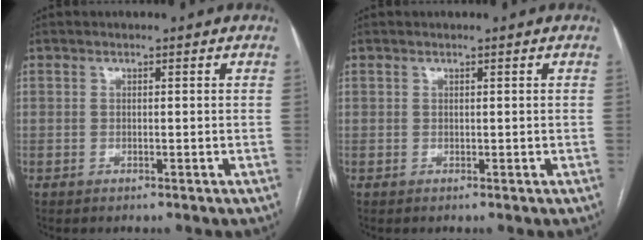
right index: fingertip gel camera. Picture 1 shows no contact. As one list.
[{"total": 0.0}]